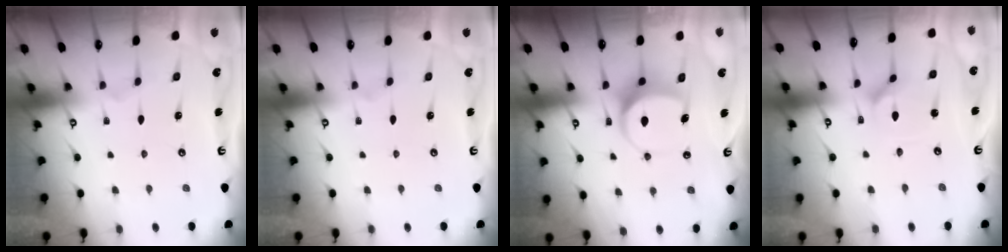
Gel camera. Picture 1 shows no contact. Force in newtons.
{"total": 0.0}
{"total": 6.7, "press": 6.7, "slide": 0.5}
{"total": 3.3, "press": 3.3, "slide": 0.4}